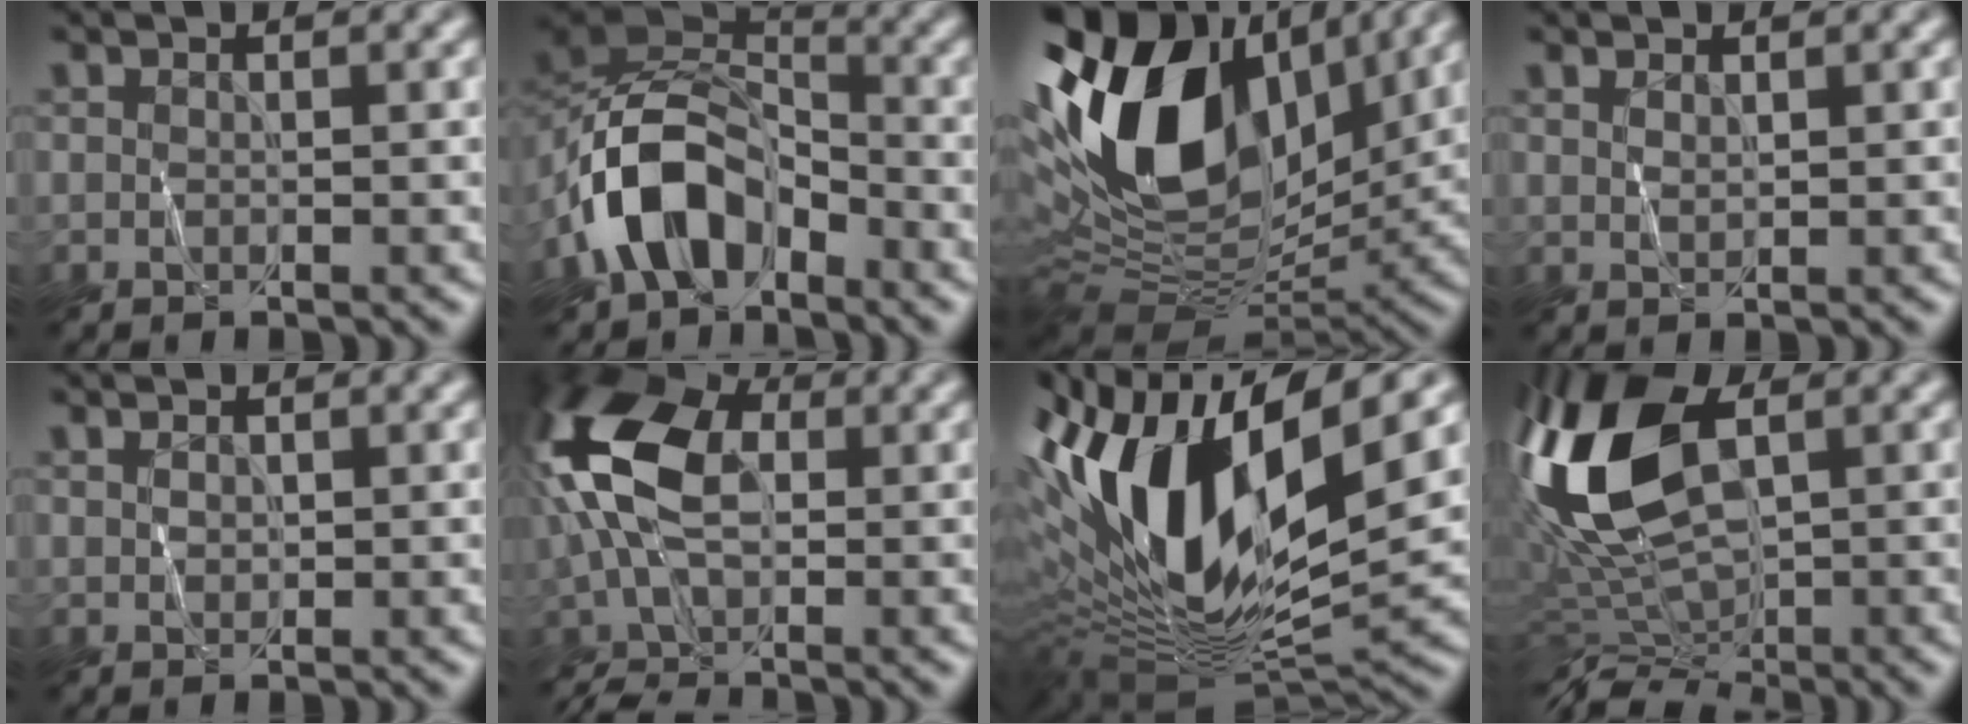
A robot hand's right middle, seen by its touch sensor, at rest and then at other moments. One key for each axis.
{"total": 8.2, "fx": -4.2, "fy": 5.1, "fz": 4.9, "tx": -0.089, "ty": 0.014, "tz": -0.090}
{"total": 16.5, "fx": 4.7, "fy": 10.4, "fz": 11.9, "tx": -0.244, "ty": 0.031, "tz": 0.078}
{"total": 0.9, "fx": 0.8, "fy": 0.2, "fz": 0.3, "tx": -0.006, "ty": 0.004, "tz": 0.018}
{"total": 0.9, "fx": 0.6, "fy": 0.6, "fz": 0.3, "tx": -0.006, "ty": 0.006, "tz": 0.016}
{"total": 10.3, "fx": -1.1, "fy": 6.1, "fz": 8.2, "tx": -0.190, "ty": 0.022, "tz": -0.043}
{"total": 15.7, "fx": 3.4, "fy": 7.1, "fz": 13.6, "tx": -0.274, "ty": 0.006, "tz": 0.056}
{"total": 12.2, "fx": 1.9, "fy": 6.5, "fz": 10.1, "tx": -0.231, "ty": 0.025, "tz": 0.023}